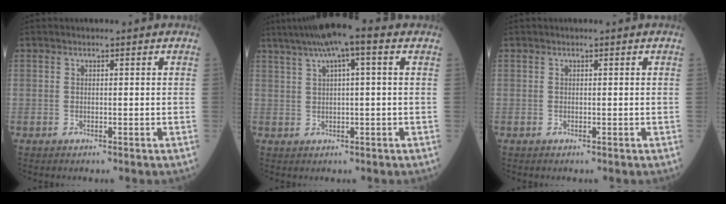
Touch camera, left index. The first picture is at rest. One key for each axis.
{"total": 8.4, "fx": 4.7, "fy": 0.7, "fz": 6.9, "tx": -0.119, "ty": 0.035, "tz": 0.072}
{"total": 0.0}